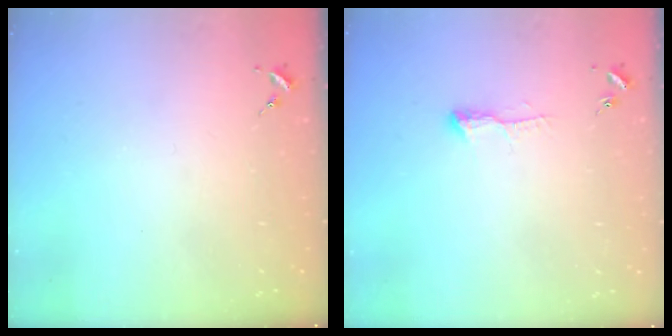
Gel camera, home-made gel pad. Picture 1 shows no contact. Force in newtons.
{"total": 6.8, "press": 6.8, "slide": 0.8}